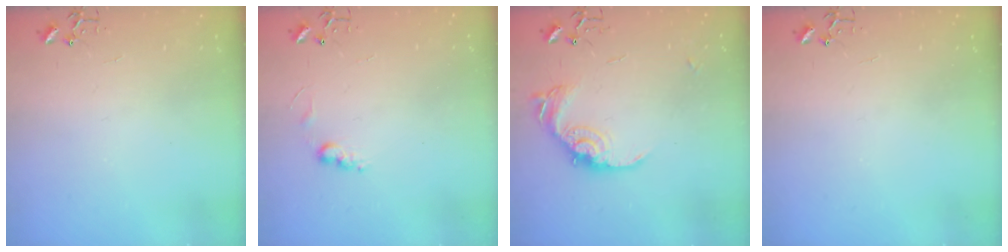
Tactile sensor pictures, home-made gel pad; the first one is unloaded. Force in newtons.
{"total": 6.6, "press": 6.5, "slide": 0.4}
{"total": 15.0, "press": 15.0, "slide": 0.8}
{"total": 0.0}